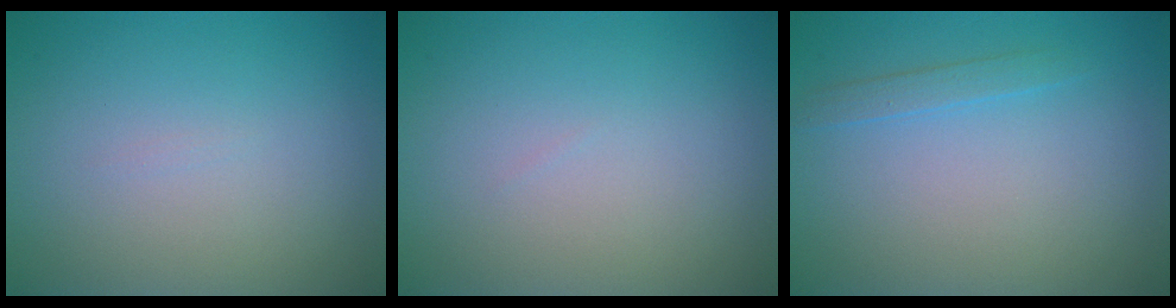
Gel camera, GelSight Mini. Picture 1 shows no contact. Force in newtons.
{"total": 0.0}
{"total": 1.1, "press": 1.1, "slide": 0.1}